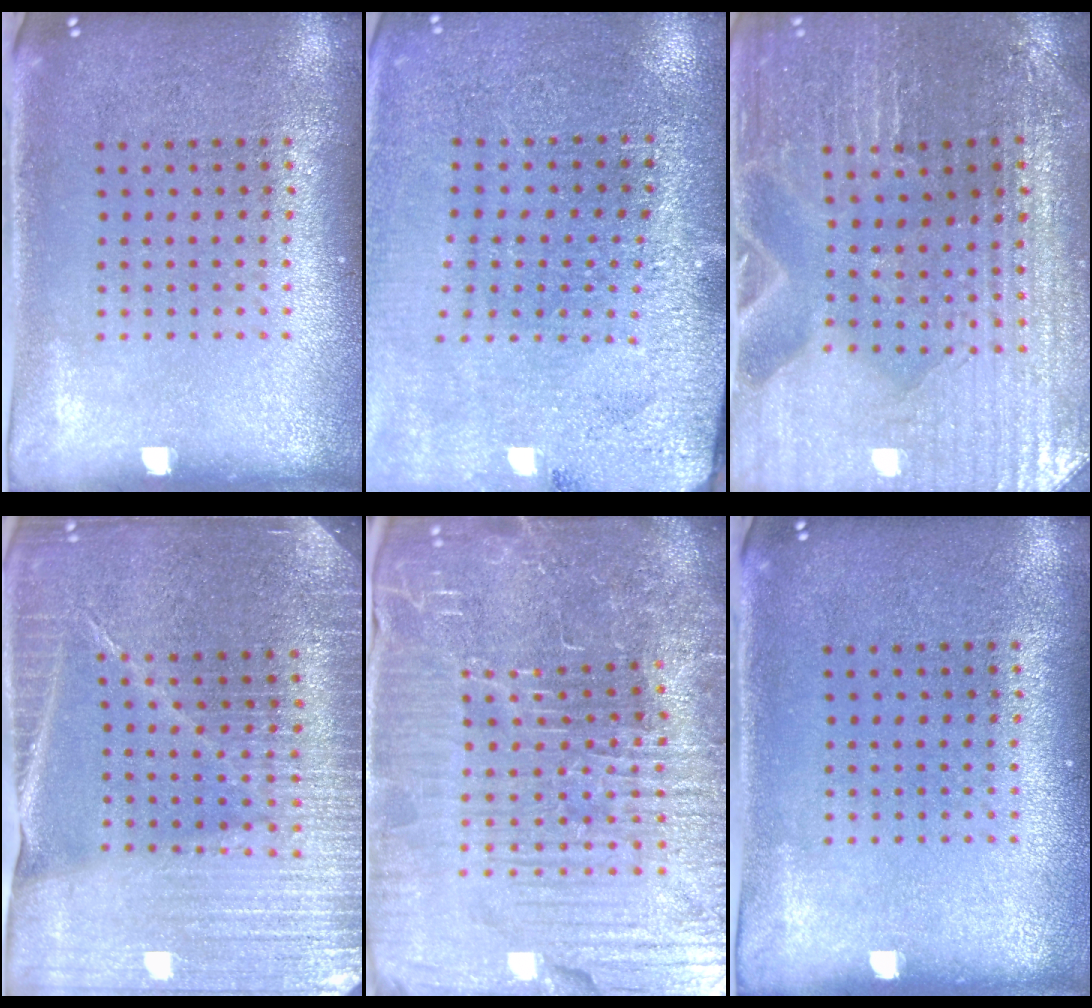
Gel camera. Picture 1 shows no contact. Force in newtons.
{"total": 2.8, "press": 2.8, "slide": 0.2}
{"total": 2.2, "press": 2.1, "slide": 0.2}
{"total": 4.2, "press": 3.9, "slide": 1.6}
{"total": 7.5, "press": 6.6, "slide": 3.5}
{"total": 0.0}